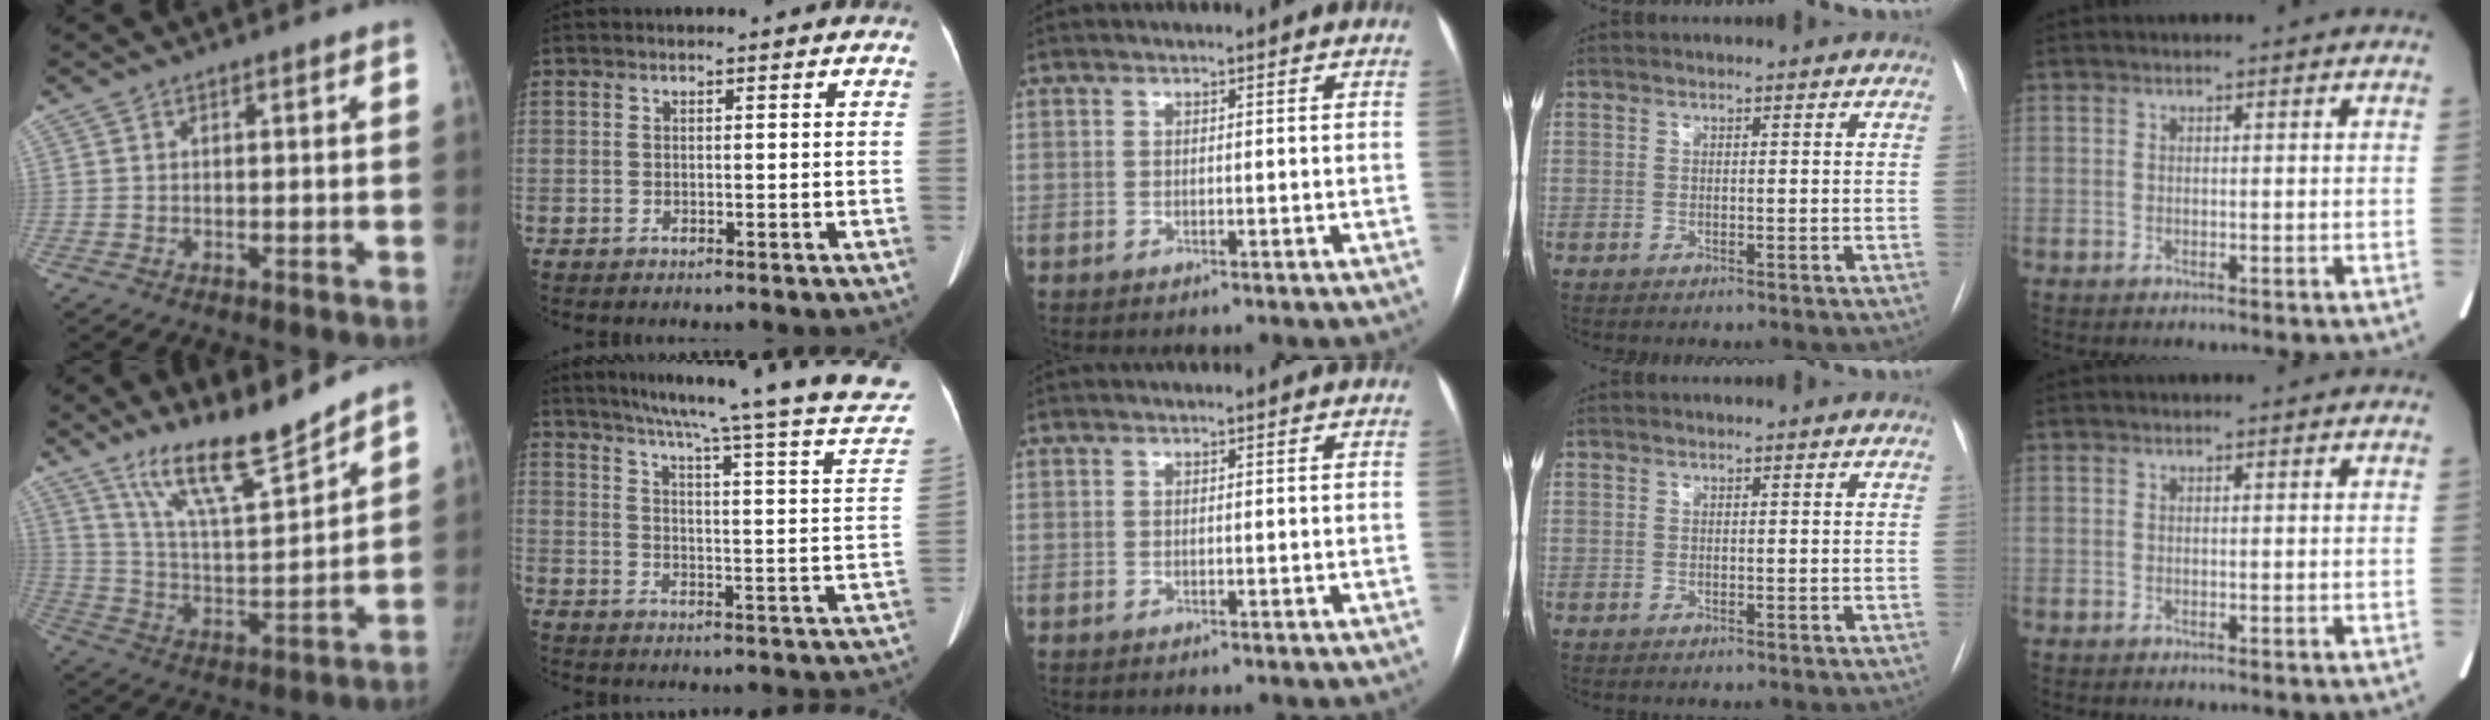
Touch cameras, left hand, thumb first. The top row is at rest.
{"thumb": {"total": 14.9, "force": [12.3, 1.8, 8.2], "torque": [-0.125, -0.082, 0.227]}, "index": {"total": 28.6, "force": [25.3, -0.4, 13.4], "torque": [-0.202, -0.081, 0.306]}}